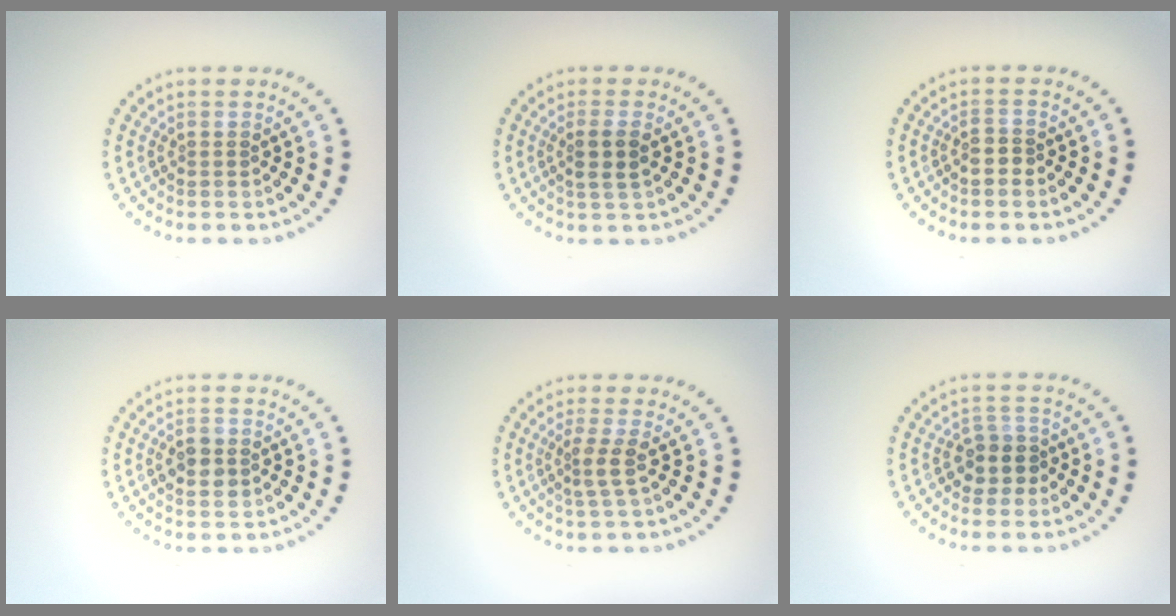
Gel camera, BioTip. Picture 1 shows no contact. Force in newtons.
{"total": 2.0, "press": 1.8, "slide": 0.9}
{"total": 1.4, "press": 1.2, "slide": 0.8}
{"total": 2.7, "press": 2.7, "slide": 0.1}
{"total": 1.9, "press": 1.4, "slide": 1.3}
{"total": 2.5, "press": 2.3, "slide": 1.0}